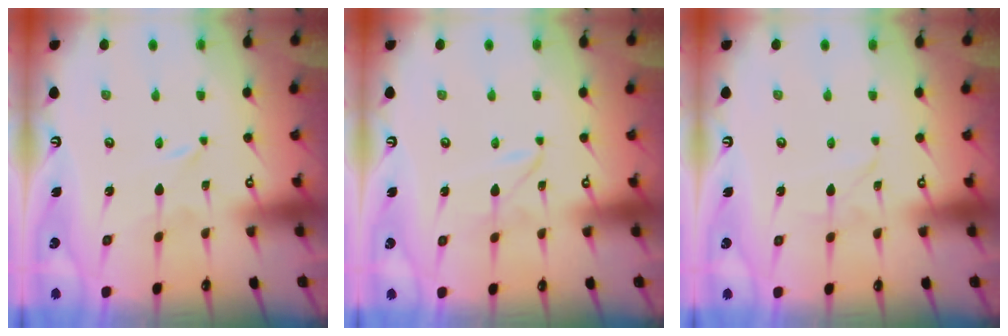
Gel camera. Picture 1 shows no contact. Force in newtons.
{"total": 2.0, "press": 2.0, "slide": 0.2}
{"total": 1.7, "press": 1.7, "slide": 0.2}